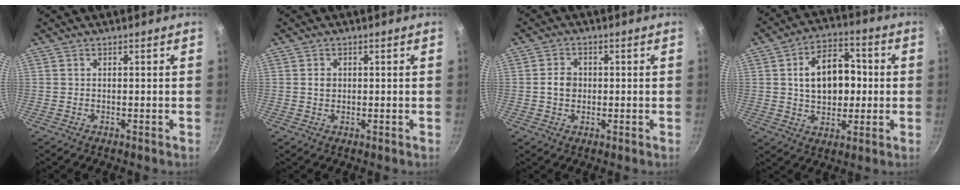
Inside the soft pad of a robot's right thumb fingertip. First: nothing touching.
{"total": 1.8, "force": [0.2, 1.5, 1.0], "torque": [-0.012, 0.003, 0.002]}
{"total": 3.8, "force": [-0.1, 3.1, 2.2], "torque": [-0.023, 0.008, -0.006]}
{"total": 13.8, "force": [1.0, 9.5, 10.0], "torque": [-0.124, 0.018, 0.014]}